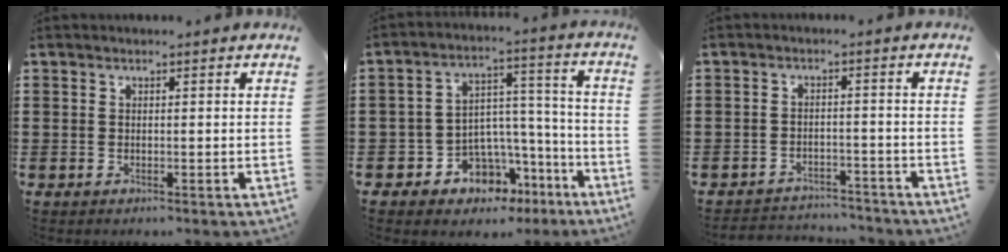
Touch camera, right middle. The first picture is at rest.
{"total": 6.5, "force": [-4.4, 4.6, 0.9], "torque": [-0.026, 0.013, -0.079]}
{"total": 3.2, "force": [-3.1, 0.5, -0.3], "torque": [-0.003, 0.001, -0.069]}